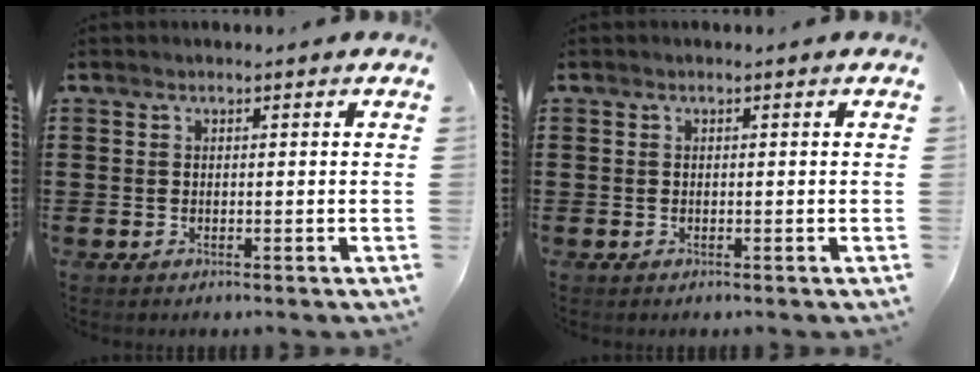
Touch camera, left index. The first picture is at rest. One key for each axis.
{"total": 0.0}